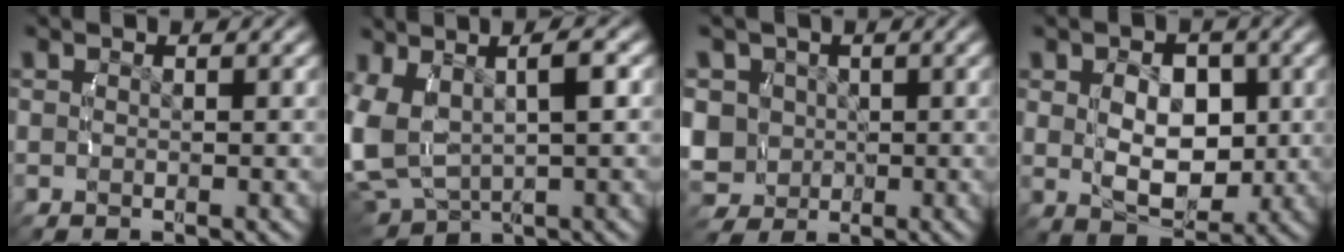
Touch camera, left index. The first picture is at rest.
{"total": 9.7, "force": [0.3, 7.1, 6.6], "torque": [-0.166, -0.023, 0.021]}
{"total": 10.9, "force": [-1.2, 10.1, 3.9], "torque": [-0.107, -0.046, -0.013]}
{"total": 5.2, "force": [0.4, 3.3, 4.1], "torque": [-0.063, -0.016, 0.014]}